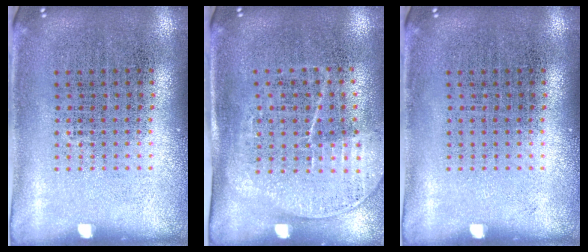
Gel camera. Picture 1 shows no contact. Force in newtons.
{"total": 1.7, "press": 1.4, "slide": 1.0}
{"total": 0.0}